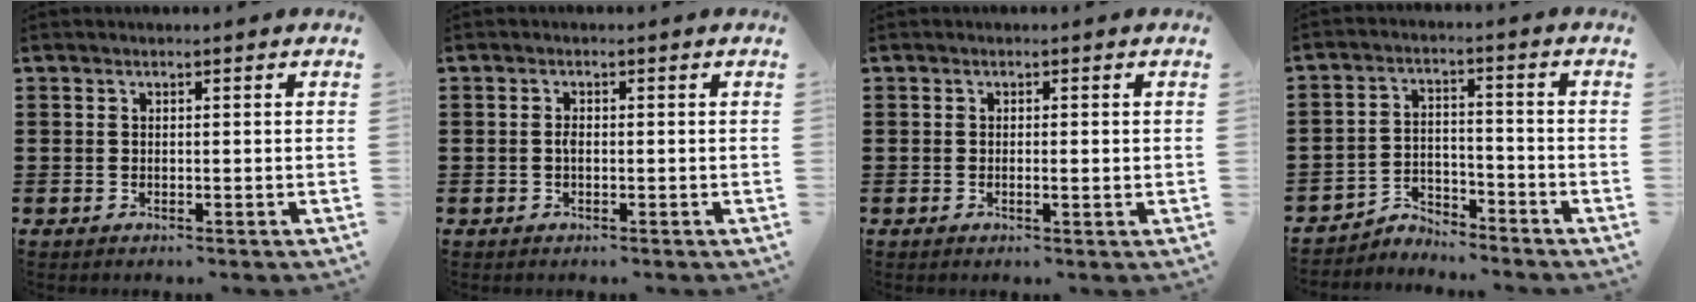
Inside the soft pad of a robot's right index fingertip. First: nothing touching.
{"total": 1.2, "force": [-0.2, 0.5, 1.1], "torque": [-0.022, -0.001, -0.004]}
{"total": 1.0, "force": [-0.1, 0.1, 1.0], "torque": [-0.016, -0.003, -0.002]}
{"total": 3.9, "force": [-3.8, 1.0, 0.2], "torque": [-0.011, 0.007, -0.081]}